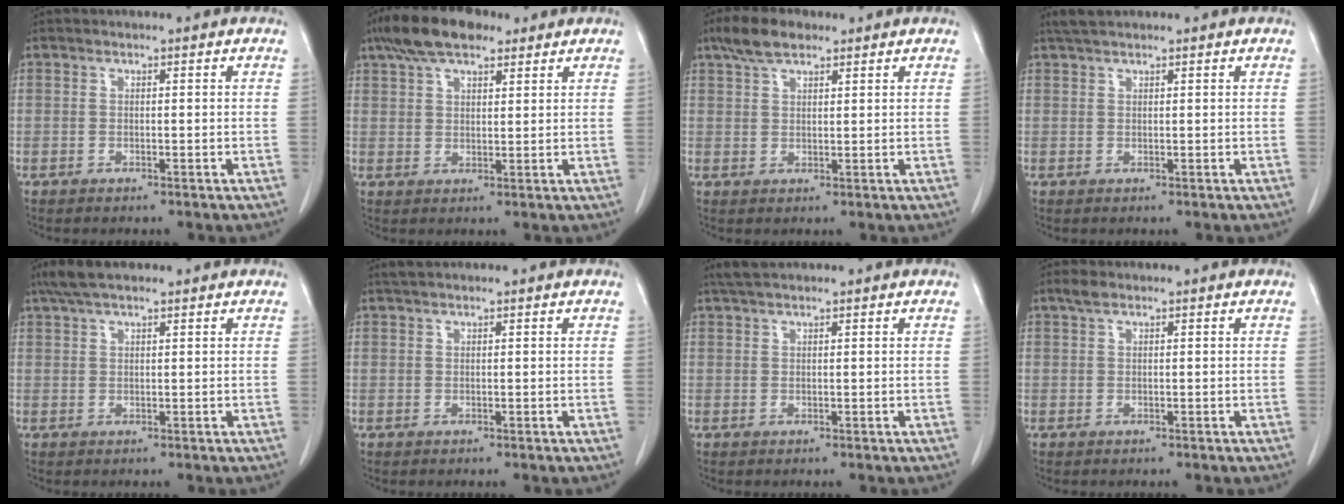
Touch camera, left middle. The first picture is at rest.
{"total": 9.3, "force": [6.7, 3.3, 5.5], "torque": [-0.107, 0.025, 0.118]}
{"total": 5.1, "force": [3.7, 2.0, 2.9], "torque": [-0.062, 0.014, 0.070]}
{"total": 2.7, "force": [2.3, 0.4, 1.3], "torque": [-0.027, 0.018, 0.045]}
{"total": 5.2, "force": [4.0, 1.3, 3.1], "torque": [-0.062, 0.023, 0.073]}
{"total": 1.6, "force": [1.4, 0.2, 0.8], "torque": [-0.019, 0.017, 0.027]}
{"total": 2.8, "force": [2.4, 0.4, 1.4], "torque": [-0.029, 0.019, 0.046]}
{"total": 1.5, "force": [1.1, 0.5, 0.9], "torque": [-0.021, 0.013, 0.021]}